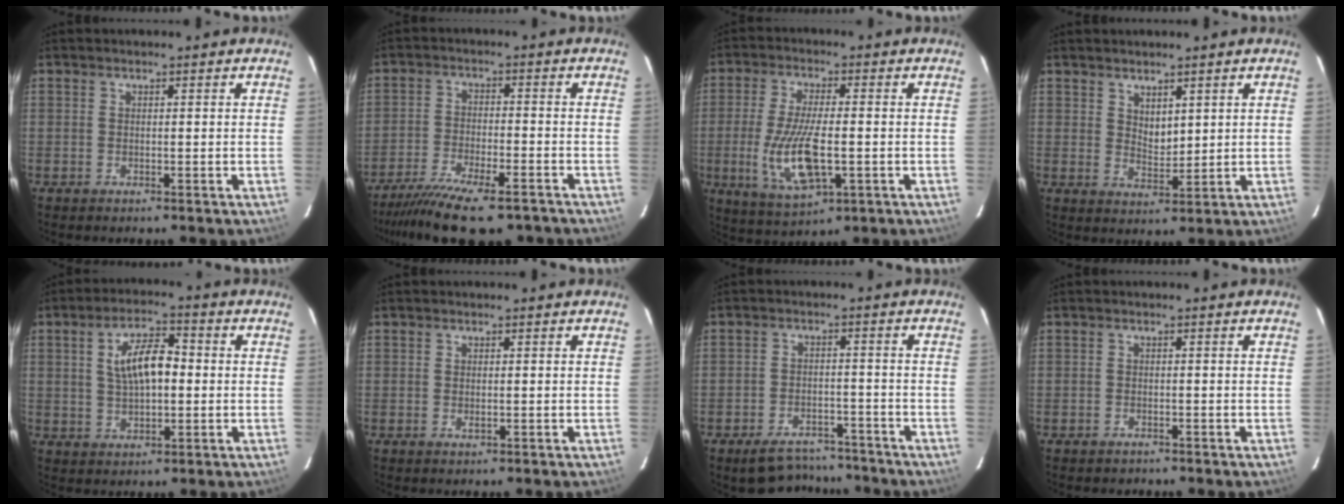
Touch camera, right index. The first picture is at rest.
{"total": 15.2, "force": [-12.3, 4.0, 8.0], "torque": [-0.168, -0.033, -0.196]}
{"total": 12.5, "force": [-2.5, 4.2, 11.5], "torque": [-0.234, -0.017, -0.040]}
{"total": 3.5, "force": [2.3, 1.8, 1.8], "torque": [-0.025, -0.003, 0.044]}
{"total": 8.5, "force": [0.9, 3.9, 7.6], "torque": [-0.142, 0.015, 0.022]}
{"total": 1.0, "force": [0.0, 0.5, 0.9], "torque": [-0.018, 0.000, 0.000]}
{"total": 9.3, "force": [-7.9, 4.0, 2.8], "torque": [-0.065, 0.008, -0.102]}
{"total": 1.2, "force": [-0.9, 0.8, 0.0], "torque": [-0.003, 0.003, -0.013]}